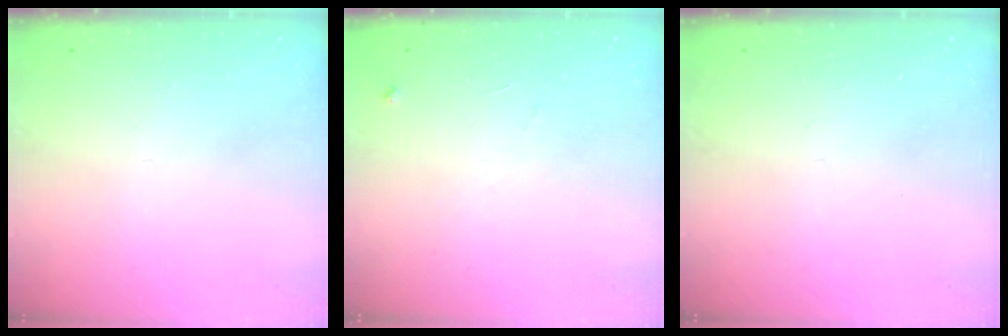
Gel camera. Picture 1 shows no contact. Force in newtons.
{"total": 6.2, "press": 6.2, "slide": 0.8}
{"total": 0.0}